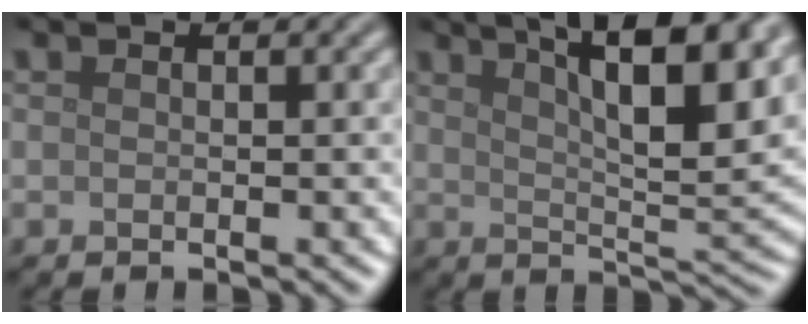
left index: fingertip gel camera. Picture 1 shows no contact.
{"total": 13.9, "force": [7.6, 4.1, 10.9], "torque": [-0.122, 0.025, 0.093]}